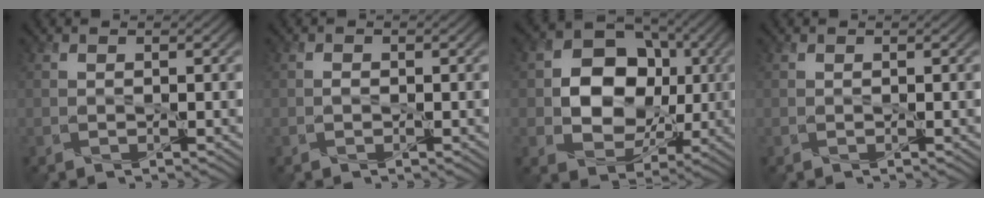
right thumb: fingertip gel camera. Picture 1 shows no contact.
{"total": 0.6, "force": [-0.3, 0.4, 0.4], "torque": [-0.009, 0.000, -0.008]}
{"total": 10.9, "force": [0.6, 8.7, 6.4], "torque": [-0.125, 0.005, -0.003]}
{"total": 0.0}